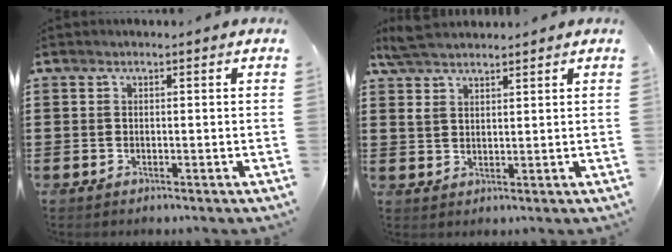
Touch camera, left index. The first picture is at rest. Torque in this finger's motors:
{"motor_torque": [1.40, -0.74, 0.10, 0.08]}